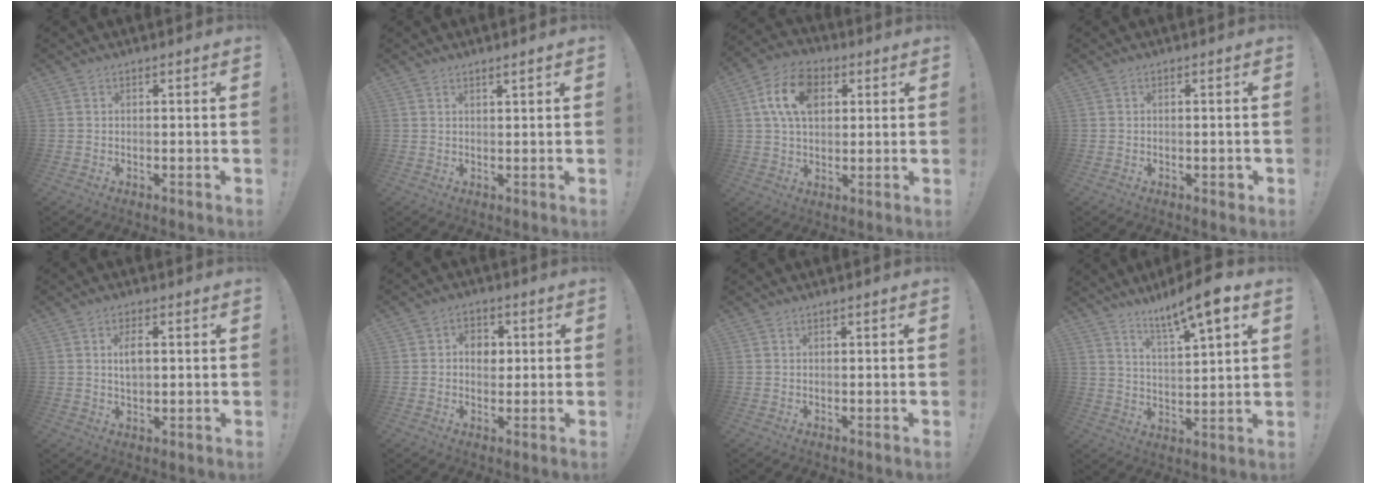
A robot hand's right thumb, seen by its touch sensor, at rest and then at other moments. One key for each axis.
{"total": 1.3, "fx": 1.0, "fy": -0.2, "fz": 0.9, "tx": -0.017, "ty": -0.001, "tz": 0.017}
{"total": 13.3, "fx": 4.4, "fy": 9.0, "fz": 8.9, "tx": -0.155, "ty": 0.010, "tz": 0.082}
{"total": 1.3, "fx": -0.4, "fy": 0.8, "fz": 0.9, "tx": -0.004, "ty": 0.000, "tz": -0.007}
{"total": 4.5, "fx": 1.0, "fy": 2.4, "fz": 3.7, "tx": -0.052, "ty": -0.002, "tz": 0.012}
{"total": 5.4, "fx": 0.3, "fy": 4.6, "fz": 2.8, "tx": -0.032, "ty": 0.002, "tz": 0.002}
{"total": 0.0}
{"total": 11.5, "fx": 8.1, "fy": 1.5, "fz": 8.1, "tx": -0.137, "ty": -0.045, "tz": 0.132}